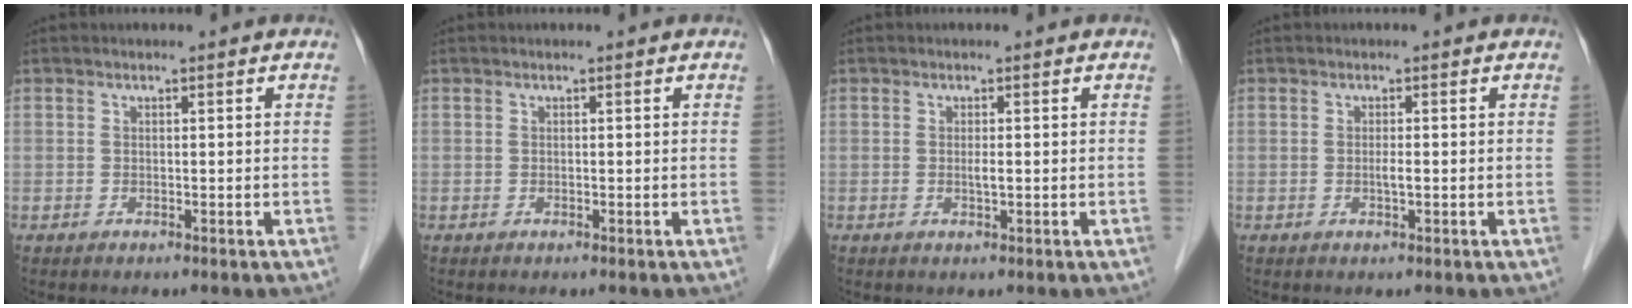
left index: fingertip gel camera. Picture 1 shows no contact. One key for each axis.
{"total": 0.0}
{"total": 0.9, "fx": 0.1, "fy": 0.0, "fz": 0.9, "tx": -0.019, "ty": -0.002, "tz": 0.001}
{"total": 0.9, "fx": -0.1, "fy": 0.0, "fz": 0.9, "tx": -0.021, "ty": -0.002, "tz": -0.002}